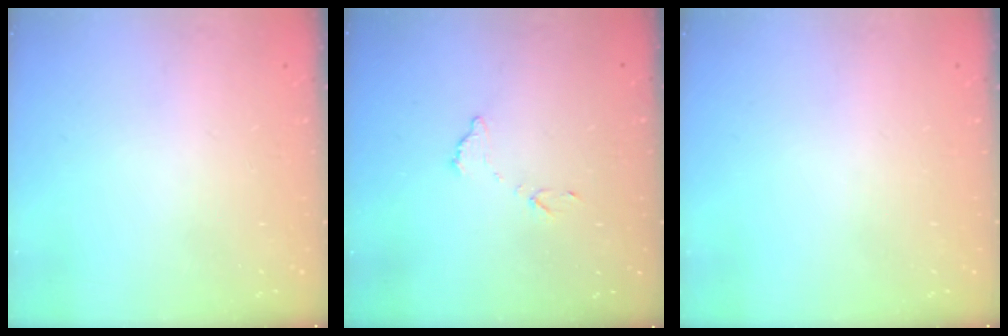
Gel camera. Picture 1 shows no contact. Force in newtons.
{"total": 6.5, "press": 6.5, "slide": 0.4}
{"total": 0.0}